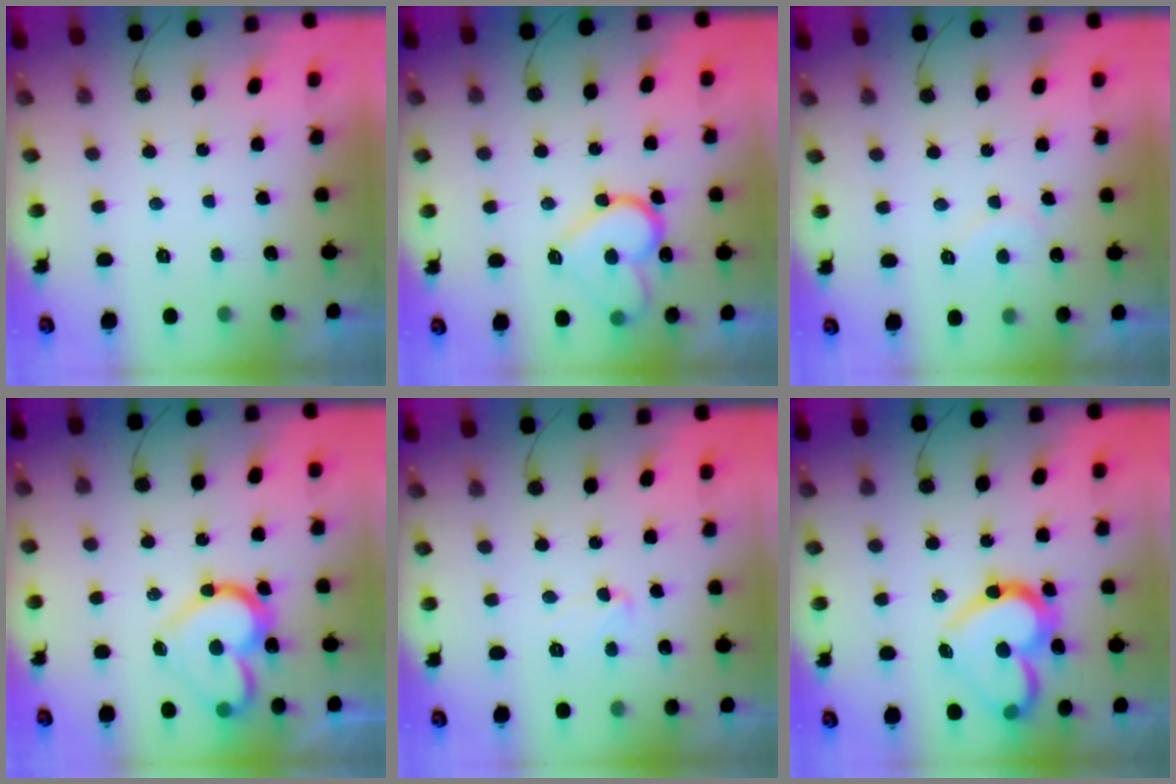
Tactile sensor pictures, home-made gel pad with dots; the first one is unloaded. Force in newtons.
{"total": 15.0, "press": 14.9, "slide": 1.3}
{"total": 5.5, "press": 5.5, "slide": 0.4}
{"total": 16.1, "press": 16.0, "slide": 1.5}
{"total": 5.9, "press": 5.9, "slide": 0.4}
{"total": 18.6, "press": 18.5, "slide": 1.8}